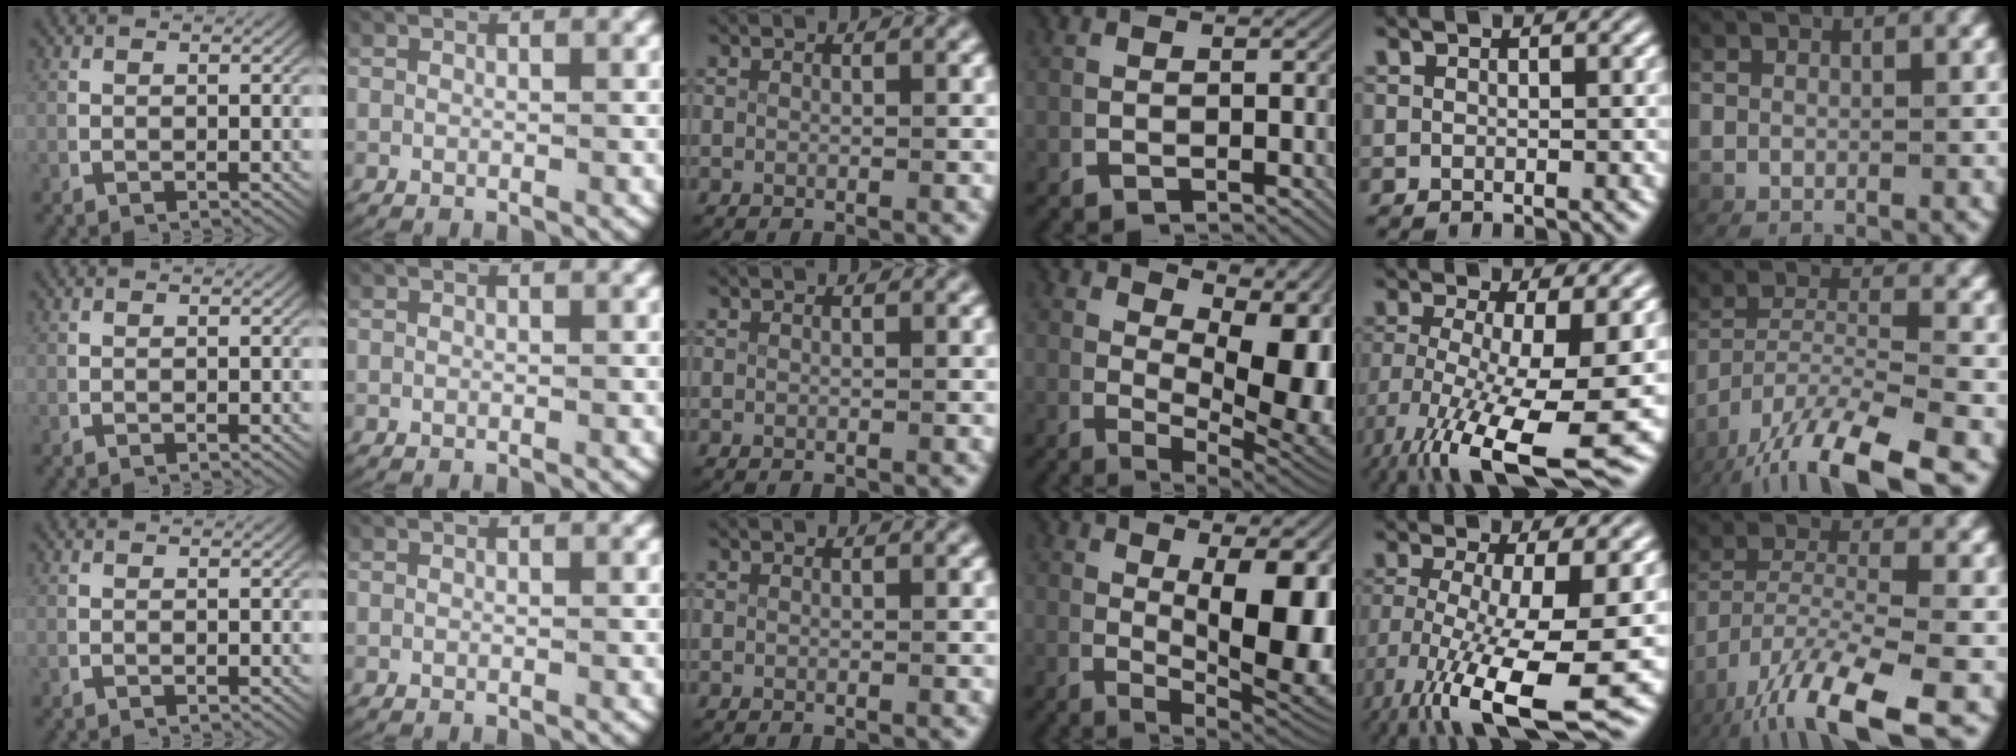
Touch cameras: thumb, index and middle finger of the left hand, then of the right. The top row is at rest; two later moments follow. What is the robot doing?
{"motion": "lift_and_place", "object": "plastic wrap"}